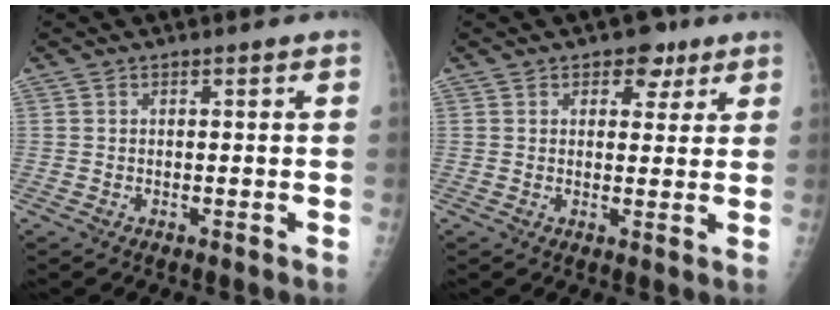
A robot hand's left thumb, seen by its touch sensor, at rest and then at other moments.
{"total": 4.9, "force": [2.8, 3.3, 2.2], "torque": [0.002, -0.009, 0.033]}